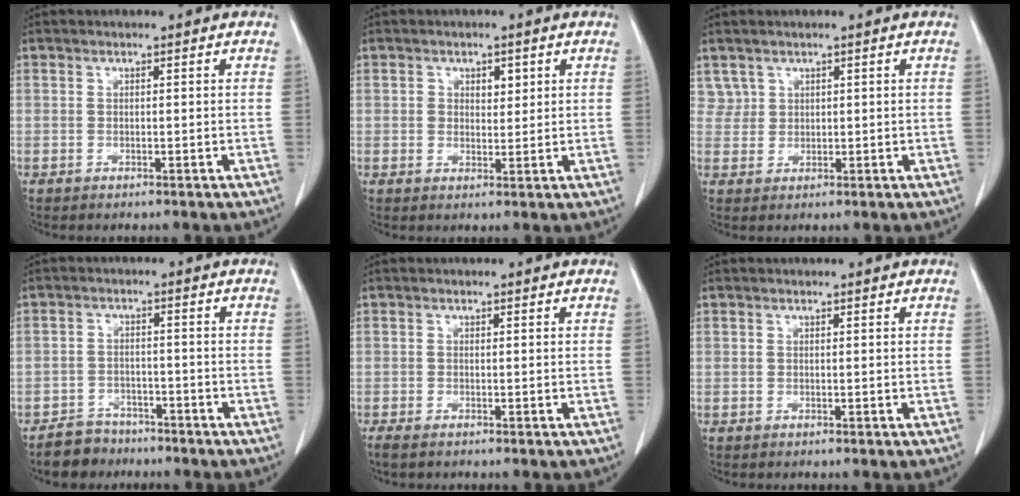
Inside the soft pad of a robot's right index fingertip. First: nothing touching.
{"total": 2.7, "force": [0.9, 1.9, 1.7], "torque": [-0.021, 0.002, 0.012]}
{"total": 2.1, "force": [1.2, 1.7, -0.2], "torque": [0.017, 0.006, 0.016]}
{"total": 4.8, "force": [-3.9, 2.8, 0.0], "torque": [-0.001, 0.005, -0.068]}
{"total": 1.7, "force": [-1.4, 0.5, 0.9], "torque": [-0.016, -0.003, -0.023]}
{"total": 0.0}